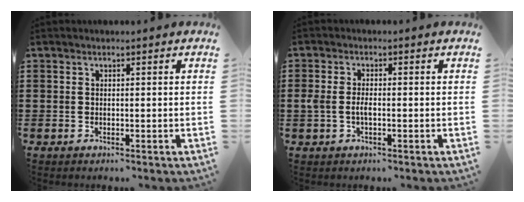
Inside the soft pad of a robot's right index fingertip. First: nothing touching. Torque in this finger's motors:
{"motor_torque": [0.17, -0.13, 0.10, 0.08]}